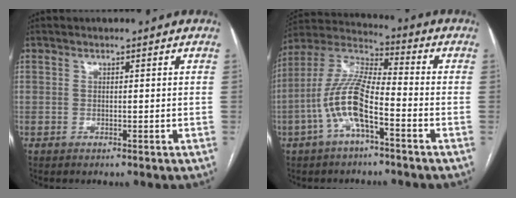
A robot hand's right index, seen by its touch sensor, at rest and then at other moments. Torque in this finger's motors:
{"motor_torque": [1.82, -0.32, 1.05, 0.16]}